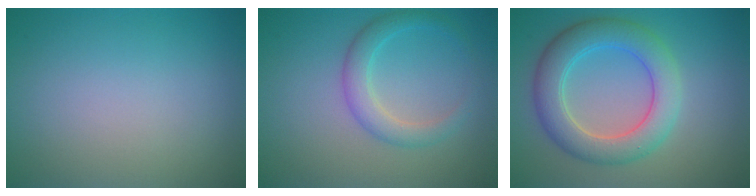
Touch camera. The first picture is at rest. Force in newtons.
{"total": 2.8, "press": 2.7, "slide": 0.2}
{"total": 5.8, "press": 5.8, "slide": 0.1}